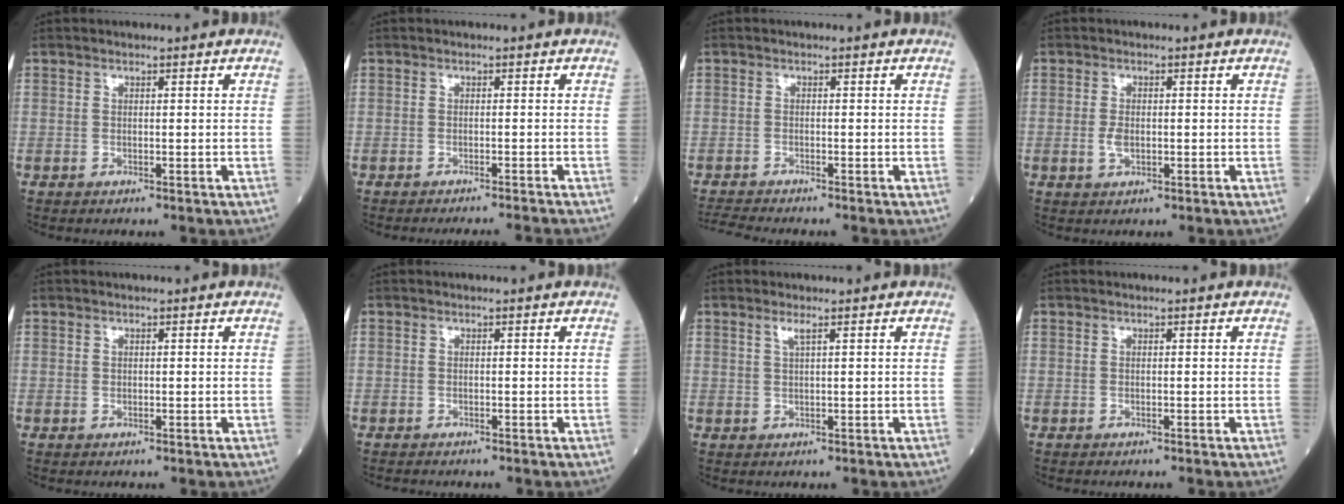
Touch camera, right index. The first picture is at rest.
{"total": 5.5, "force": [-5.2, -1.3, 1.4], "torque": [-0.006, -0.014, -0.064]}
{"total": 2.8, "force": [-2.6, -1.0, 0.2], "torque": [-0.017, -0.019, -0.051]}
{"total": 2.1, "force": [-0.4, 1.1, 1.8], "torque": [-0.042, -0.002, -0.005]}
{"total": 0.0}
{"total": 0.9, "force": [-0.8, 0.1, 0.2], "torque": [-0.012, -0.003, -0.013]}
{"total": 1.3, "force": [0.7, -0.2, 1.1], "torque": [-0.028, 0.000, 0.016]}
{"total": 0.0}